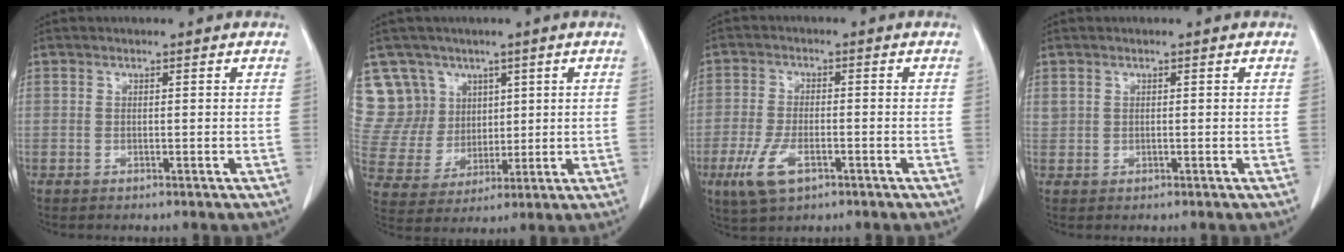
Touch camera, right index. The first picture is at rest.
{"total": 11.3, "force": [6.3, 9.3, 0.8], "torque": [-0.035, 0.041, 0.140]}
{"total": 6.5, "force": [-3.0, 2.8, 5.0], "torque": [-0.106, -0.010, -0.050]}
{"total": 0.9, "force": [0.5, 0.7, 0.2], "torque": [0.001, 0.007, 0.010]}